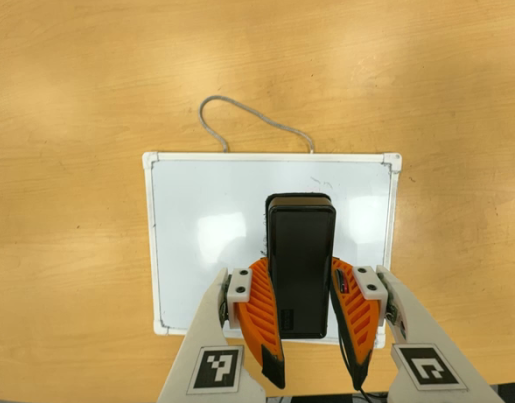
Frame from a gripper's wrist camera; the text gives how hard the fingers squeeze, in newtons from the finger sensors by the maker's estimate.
{"total": 9.0, "left": 7.3, "right": 10.8}